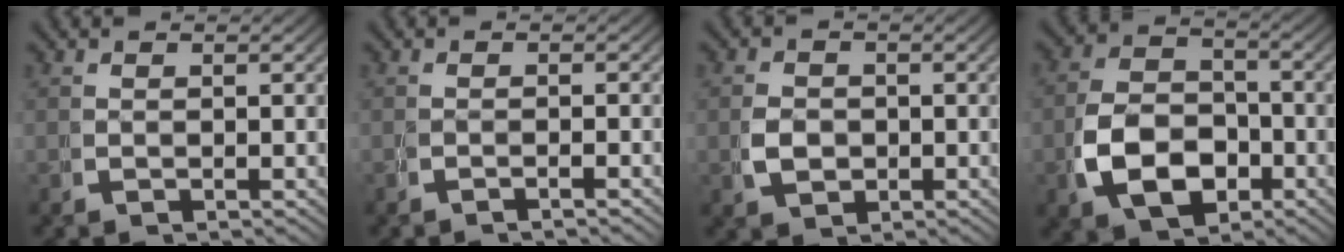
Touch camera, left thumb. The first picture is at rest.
{"total": 1.0, "force": [-0.6, -0.2, 0.8], "torque": [-0.013, 0.008, -0.016]}
{"total": 3.0, "force": [-0.3, 2.4, 1.8], "torque": [-0.039, -0.012, 0.001]}
{"total": 9.3, "force": [-1.8, 6.8, 6.1], "torque": [-0.129, -0.032, -0.015]}